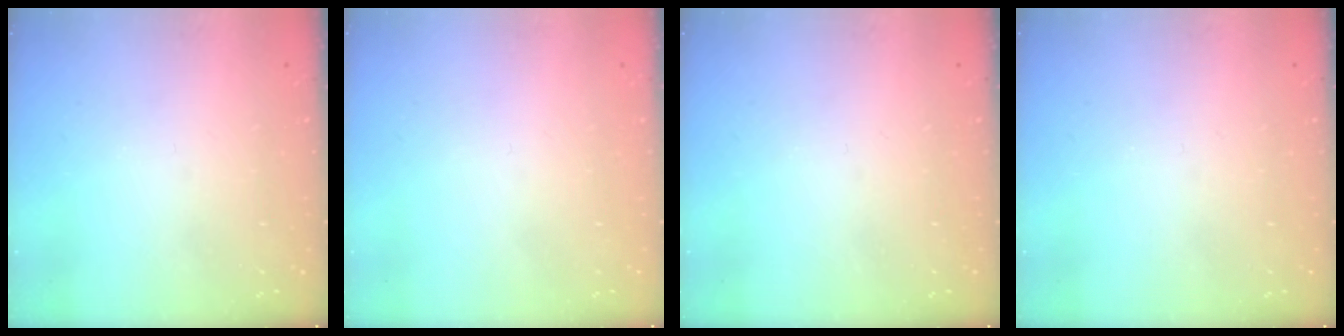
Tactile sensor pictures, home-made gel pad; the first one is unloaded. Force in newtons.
{"total": 1.6, "press": 1.6, "slide": 0.1}
{"total": 0.0}
{"total": 0.0}